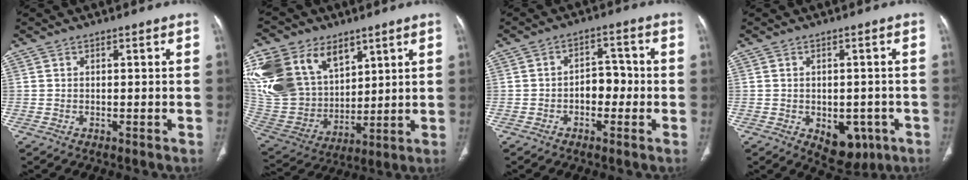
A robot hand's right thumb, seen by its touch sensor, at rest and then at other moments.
{"total": 26.4, "force": [12.0, 18.1, 15.1], "torque": [-0.339, 0.002, 0.253]}
{"total": 5.0, "force": [-1.2, 3.5, 3.3], "torque": [-0.025, 0.023, -0.027]}
{"total": 8.0, "force": [-2.9, 5.2, 5.3], "torque": [-0.037, 0.008, -0.024]}